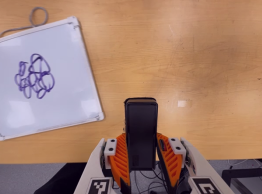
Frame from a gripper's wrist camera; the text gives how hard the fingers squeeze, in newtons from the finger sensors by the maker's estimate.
{"total": 5.3, "left": 3.7, "right": 6.8}